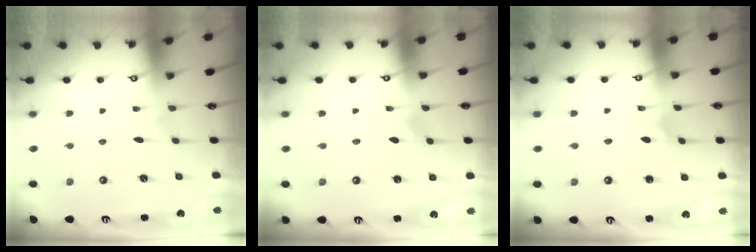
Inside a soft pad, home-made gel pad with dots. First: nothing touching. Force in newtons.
{"total": 1.9, "press": 1.9, "slide": 0.5}
{"total": 2.9, "press": 2.9, "slide": 0.4}